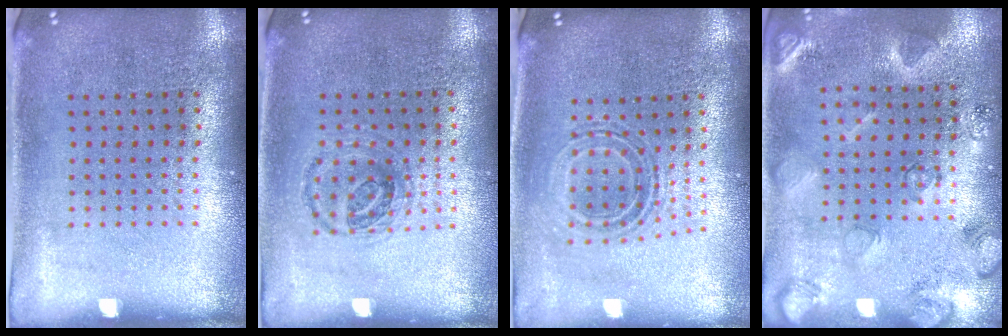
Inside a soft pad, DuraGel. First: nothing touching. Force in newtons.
{"total": 0.9, "press": 0.9, "slide": 0.2}
{"total": 0.8, "press": 0.8, "slide": 0.3}
{"total": 2.3, "press": 2.2, "slide": 0.4}